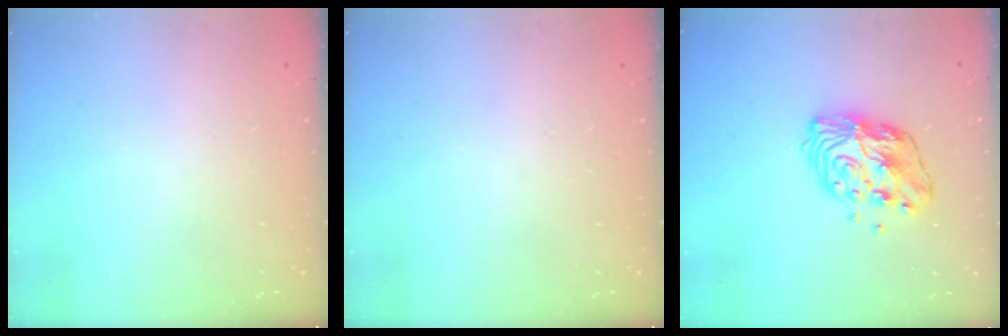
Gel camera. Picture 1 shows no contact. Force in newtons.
{"total": 0.0}
{"total": 11.7, "press": 11.6, "slide": 0.9}